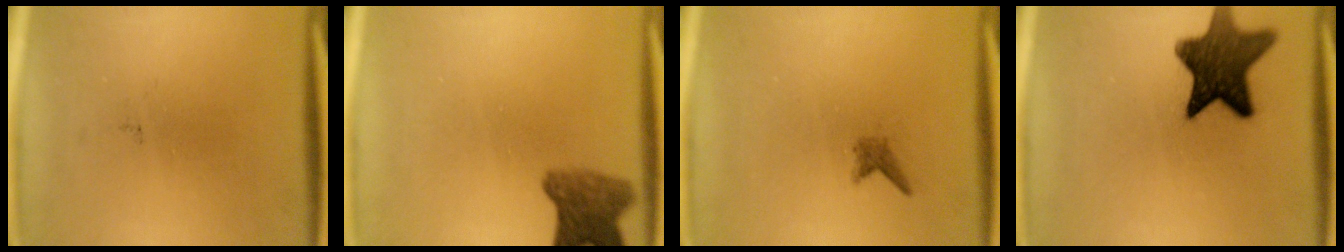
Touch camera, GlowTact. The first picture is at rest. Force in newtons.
{"total": 5.6}
{"total": 1.0}
{"total": 12.4}